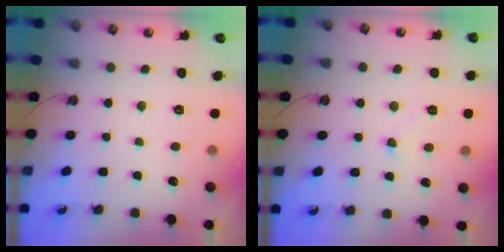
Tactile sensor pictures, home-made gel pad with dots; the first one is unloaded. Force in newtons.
{"total": 3.5, "press": 3.5, "slide": 0.5}